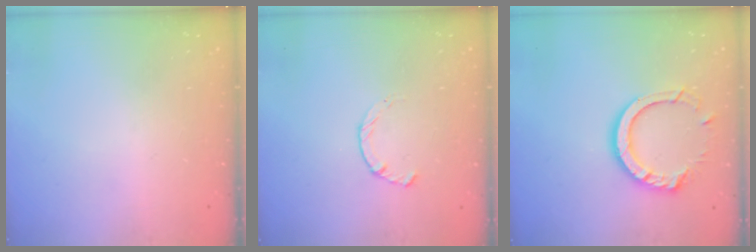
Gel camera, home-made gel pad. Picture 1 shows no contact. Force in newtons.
{"total": 2.2, "press": 2.2, "slide": 0.4}
{"total": 12.5, "press": 12.5, "slide": 1.0}